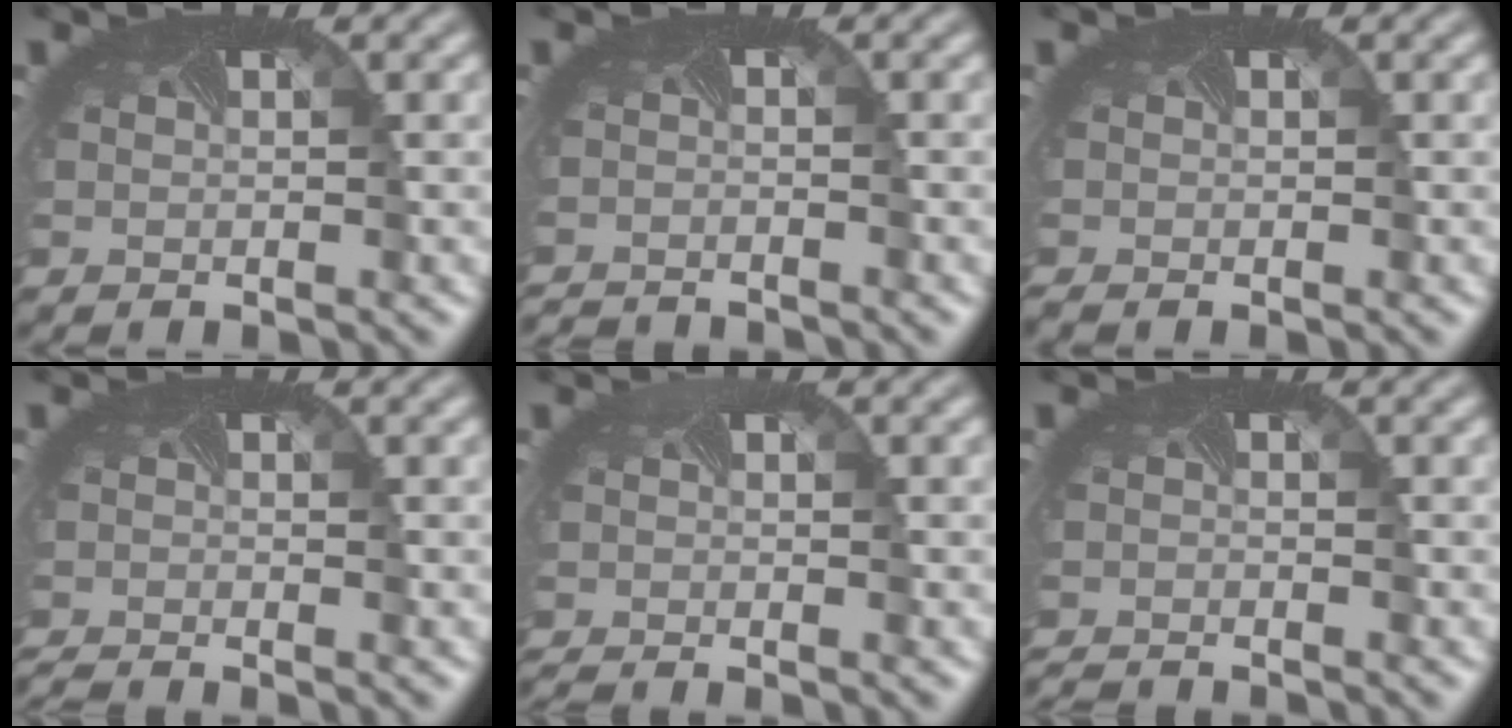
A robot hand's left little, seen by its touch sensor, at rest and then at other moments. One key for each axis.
{"total": 3.0, "fx": -3.0, "fy": 0.0, "fz": 0.1, "tx": -0.006, "ty": -0.023, "tz": -0.051}
{"total": 0.8, "fx": -0.7, "fy": 0.1, "fz": 0.5, "tx": -0.013, "ty": -0.009, "tz": -0.012}
{"total": 2.3, "fx": -2.2, "fy": -0.1, "fz": 0.6, "tx": -0.012, "ty": -0.017, "tz": -0.044}
{"total": 2.1, "fx": -1.9, "fy": -0.1, "fz": 0.9, "tx": -0.016, "ty": -0.012, "tz": -0.038}
{"total": 2.7, "fx": -2.7, "fy": -0.2, "fz": 0.1, "tx": -0.006, "ty": -0.022, "tz": -0.048}